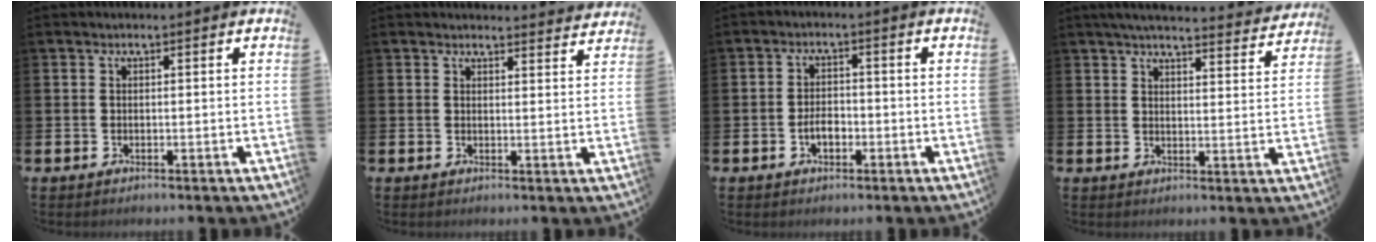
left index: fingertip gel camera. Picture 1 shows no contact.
{"total": 2.6, "force": [2.6, 0.2, -0.2], "torque": [0.007, -0.018, 0.046]}
{"total": 2.8, "force": [-0.9, 1.7, 2.1], "torque": [-0.030, 0.001, -0.021]}
{"total": 4.9, "force": [4.7, 0.4, 1.4], "torque": [-0.032, -0.032, 0.080]}